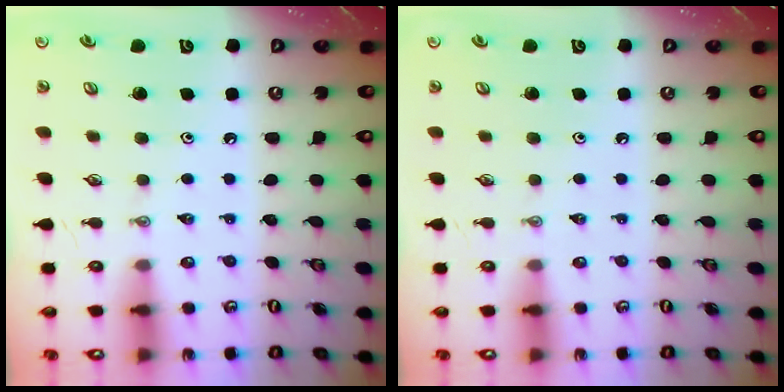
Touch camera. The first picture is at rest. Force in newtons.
{"total": 0.0}